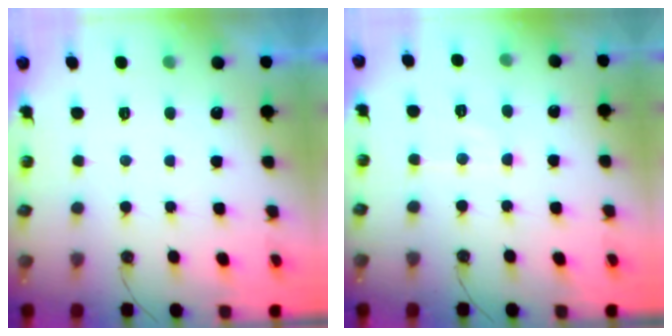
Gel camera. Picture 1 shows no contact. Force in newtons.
{"total": 7.5, "press": 7.5, "slide": 0.6}